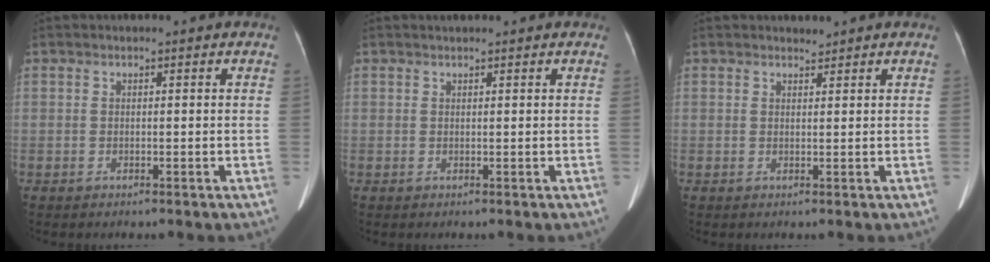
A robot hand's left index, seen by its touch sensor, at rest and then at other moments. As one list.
[{"total": 1.4, "force": [1.2, 0.3, 0.6], "torque": [-0.010, 0.020, 0.020]}, {"total": 0.7, "force": [0.7, 0.1, -0.1], "torque": [-0.008, -0.001, 0.012]}]